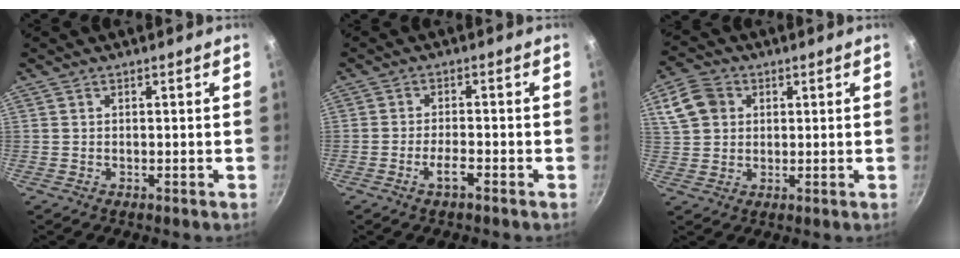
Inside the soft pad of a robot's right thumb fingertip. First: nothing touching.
{"total": 3.4, "force": [-2.0, 0.8, 2.6], "torque": [-0.051, 0.014, -0.039]}
{"total": 9.2, "force": [2.9, 7.5, 4.5], "torque": [-0.076, 0.006, 0.047]}